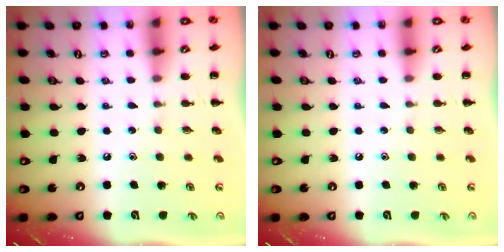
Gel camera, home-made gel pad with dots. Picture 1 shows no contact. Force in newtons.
{"total": 0.0}